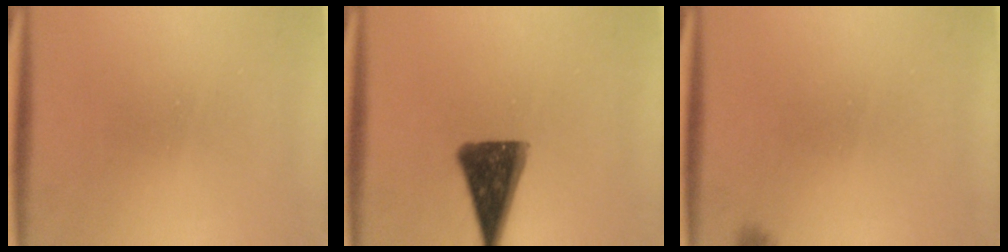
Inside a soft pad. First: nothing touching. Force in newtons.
{"total": 12.4}
{"total": 1.0}